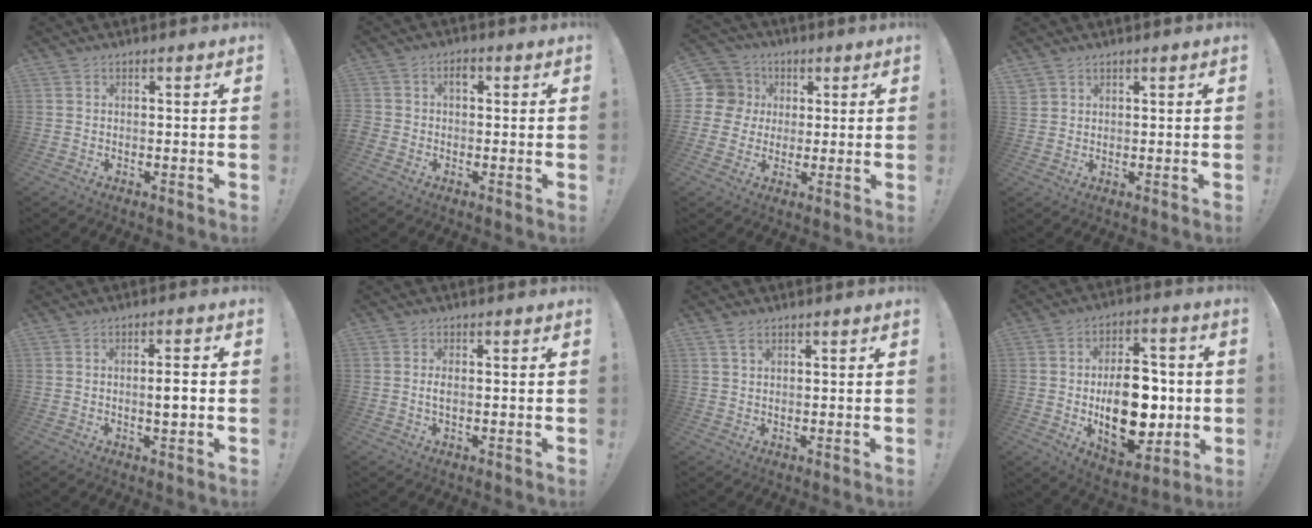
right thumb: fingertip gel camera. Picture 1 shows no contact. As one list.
[{"total": 3.2, "force": [-0.2, 2.5, 2.0], "torque": [-0.037, 0.006, -0.009]}, {"total": 9.7, "force": [1.0, 9.3, 2.6], "torque": [-0.047, 0.005, 0.022]}, {"total": 2.4, "force": [1.9, 1.4, 0.4], "torque": [-0.003, -0.011, 0.035]}, {"total": 4.0, "force": [-0.5, 0.7, 4.0], "torque": [-0.054, -0.004, -0.015]}, {"total": 1.5, "force": [0.0, 0.7, 1.4], "torque": [-0.025, 0.005, -0.001]}, {"total": 2.0, "force": [1.4, 0.8, 1.2], "torque": [-0.020, -0.006, 0.024]}, {"total": 19.9, "force": [-1.5, 12.6, 15.2], "torque": [-0.225, -0.003, -0.015]}]